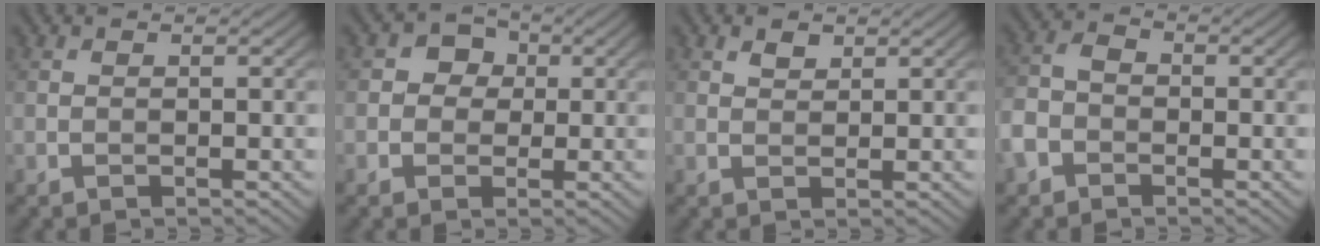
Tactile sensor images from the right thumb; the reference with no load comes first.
{"total": 4.1, "force": [0.5, 3.8, 1.4], "torque": [-0.025, 0.010, -0.010]}
{"total": 1.4, "force": [1.0, 0.7, 0.6], "torque": [-0.014, 0.002, 0.020]}
{"total": 4.3, "force": [-2.3, 3.1, 1.9], "torque": [-0.052, 0.001, -0.061]}